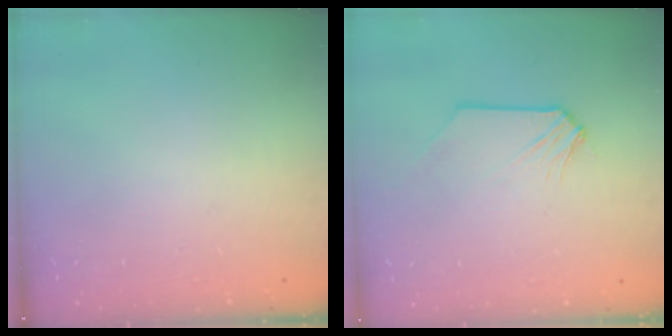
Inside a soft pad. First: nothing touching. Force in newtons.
{"total": 1.0, "press": 1.0, "slide": 0.2}